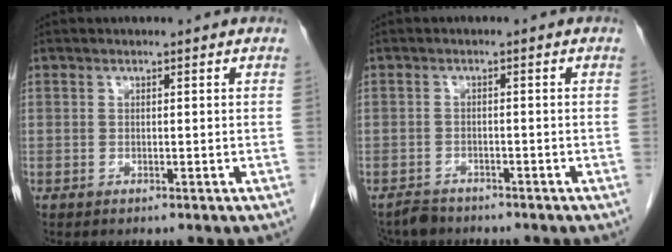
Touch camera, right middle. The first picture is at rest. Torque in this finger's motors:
{"motor_torque": [0.02, 0.08, -0.03, -0.01]}